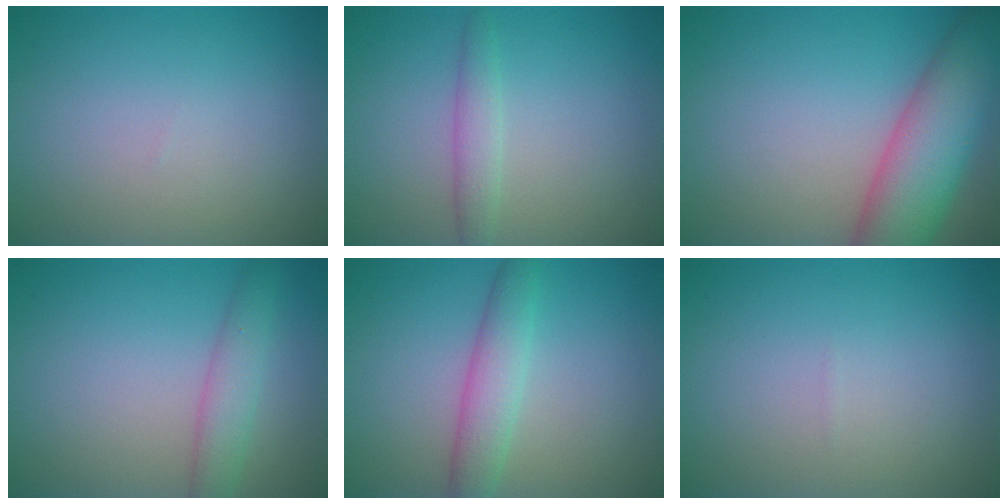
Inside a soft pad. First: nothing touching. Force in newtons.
{"total": 1.9, "press": 1.9, "slide": 0.1}
{"total": 9.0, "press": 9.0, "slide": 0.5}
{"total": 2.7, "press": 2.7, "slide": 0.1}
{"total": 3.4, "press": 3.4, "slide": 0.1}
{"total": 0.0}